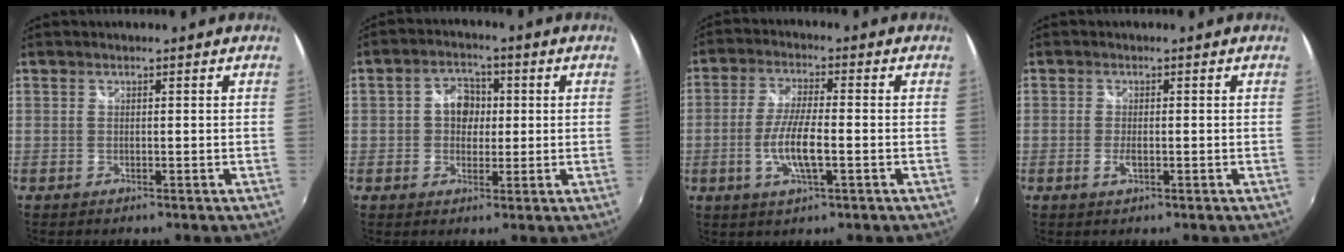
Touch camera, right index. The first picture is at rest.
{"total": 5.7, "force": [0.4, 4.7, 3.2], "torque": [-0.053, 0.017, 0.006]}
{"total": 8.0, "force": [-2.1, 1.7, 7.6], "torque": [-0.153, -0.005, -0.042]}
{"total": 2.0, "force": [-0.7, 0.7, 1.7], "torque": [-0.035, -0.004, -0.012]}